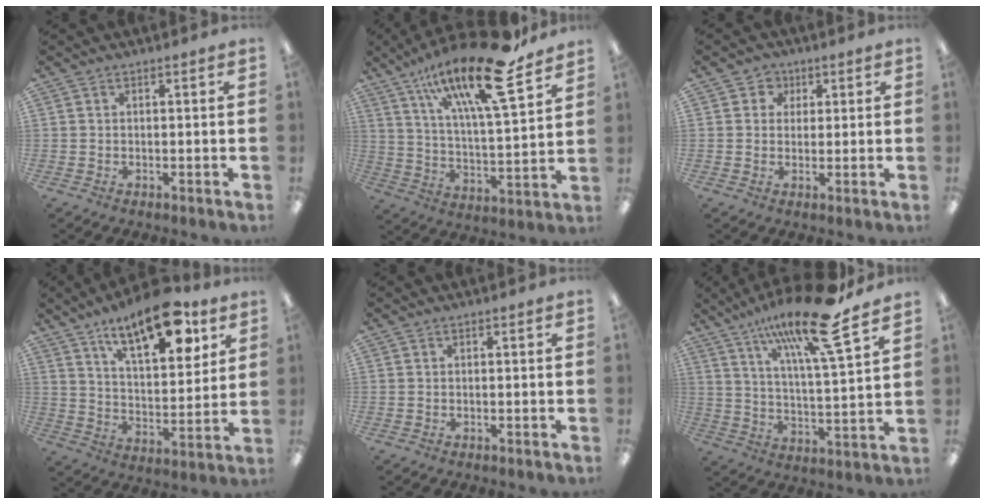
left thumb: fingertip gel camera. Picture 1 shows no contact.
{"total": 23.2, "force": [15.2, 6.1, 16.4], "torque": [-0.273, -0.089, 0.246]}
{"total": 3.4, "force": [1.3, 3.1, 0.5], "torque": [-0.004, 0.004, 0.018]}
{"total": 17.2, "force": [12.1, 6.4, 10.5], "torque": [-0.157, -0.065, 0.199]}
{"total": 0.0}
{"total": 20.2, "force": [13.4, 4.1, 14.5], "torque": [-0.246, -0.067, 0.212]}